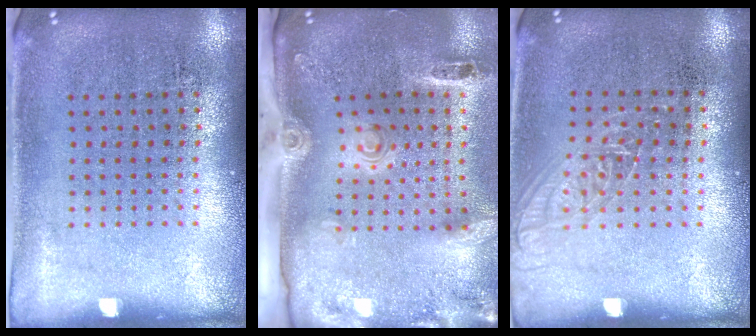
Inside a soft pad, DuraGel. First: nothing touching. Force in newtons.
{"total": 3.1, "press": 2.1, "slide": 2.3}
{"total": 1.1, "press": 1.1, "slide": 0.4}